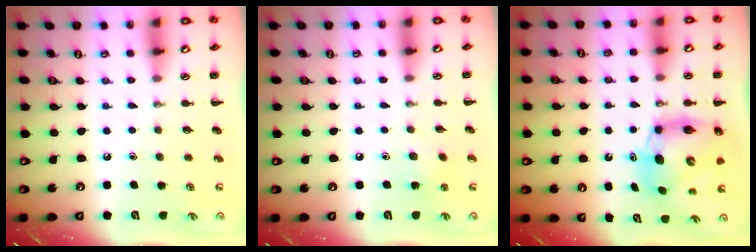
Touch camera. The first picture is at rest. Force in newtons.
{"total": 6.5, "press": 6.3, "slide": 1.7}
{"total": 9.7, "press": 9.2, "slide": 2.9}